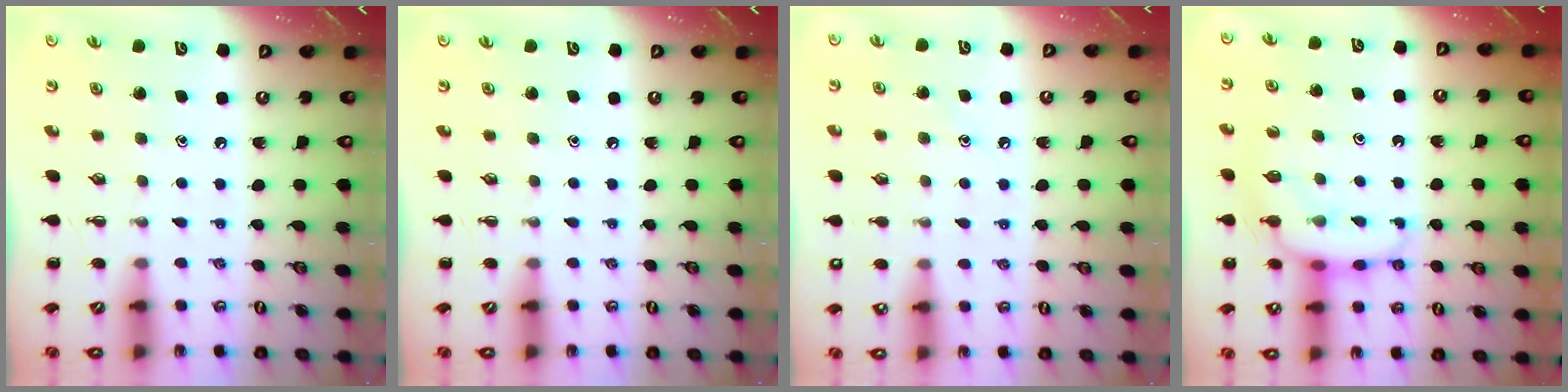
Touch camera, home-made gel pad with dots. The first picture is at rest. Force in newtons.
{"total": 0.0}
{"total": 6.4, "press": 6.1, "slide": 1.9}
{"total": 10.2, "press": 10.1, "slide": 1.6}